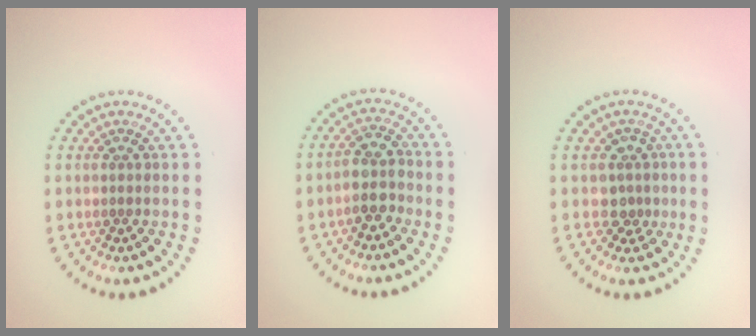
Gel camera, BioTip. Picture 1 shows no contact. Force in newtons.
{"total": 2.9, "press": 2.6, "slide": 1.3}
{"total": 2.1, "press": 1.6, "slide": 1.4}